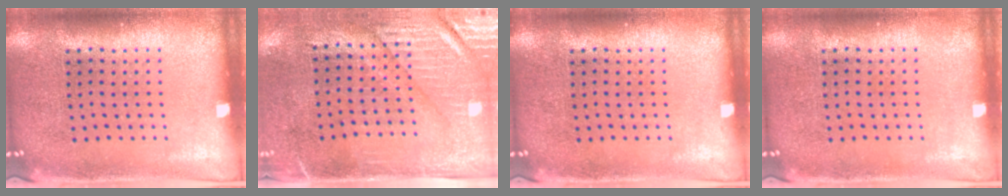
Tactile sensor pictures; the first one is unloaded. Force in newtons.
{"total": 3.0, "press": 2.6, "slide": 1.5}
{"total": 0.0}
{"total": 0.0}